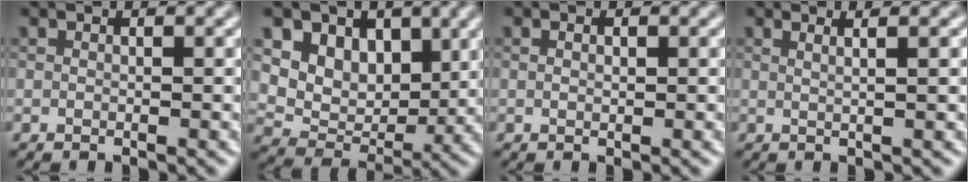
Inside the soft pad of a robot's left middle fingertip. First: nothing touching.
{"total": 7.0, "force": [3.1, 5.1, 3.6], "torque": [-0.066, -0.011, 0.061]}
{"total": 0.8, "force": [0.3, 0.4, 0.6], "torque": [-0.012, 0.002, 0.005]}
{"total": 3.0, "force": [1.4, 1.2, 2.4], "torque": [-0.013, 0.008, -0.011]}